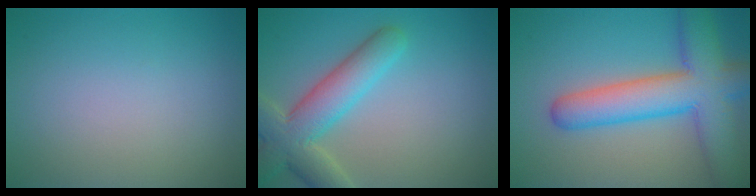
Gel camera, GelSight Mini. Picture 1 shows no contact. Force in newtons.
{"total": 6.4, "press": 6.4, "slide": 0.4}
{"total": 9.0, "press": 9.0, "slide": 0.3}